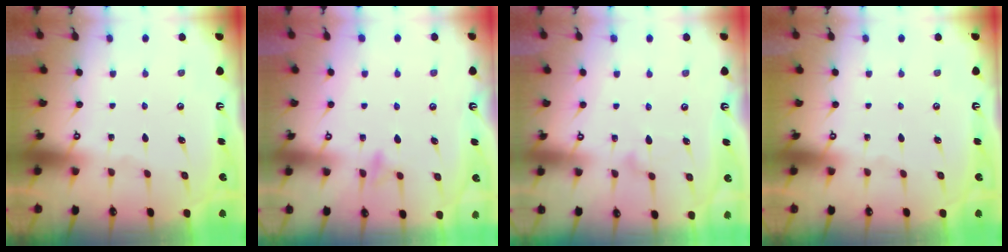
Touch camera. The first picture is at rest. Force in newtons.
{"total": 8.3, "press": 8.3, "slide": 0.6}
{"total": 8.5, "press": 8.4, "slide": 0.4}
{"total": 0.0}